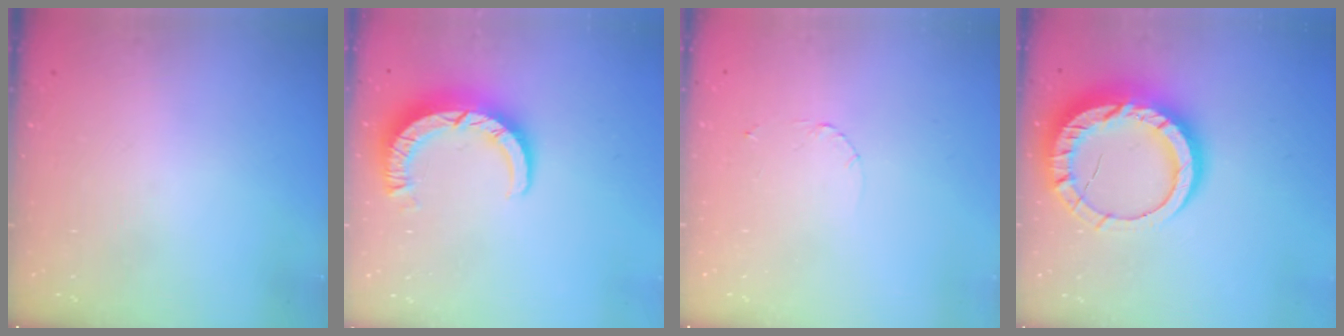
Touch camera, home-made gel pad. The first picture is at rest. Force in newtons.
{"total": 9.0, "press": 9.0, "slide": 1.0}
{"total": 1.6, "press": 1.6, "slide": 0.2}
{"total": 17.9, "press": 17.9, "slide": 1.4}